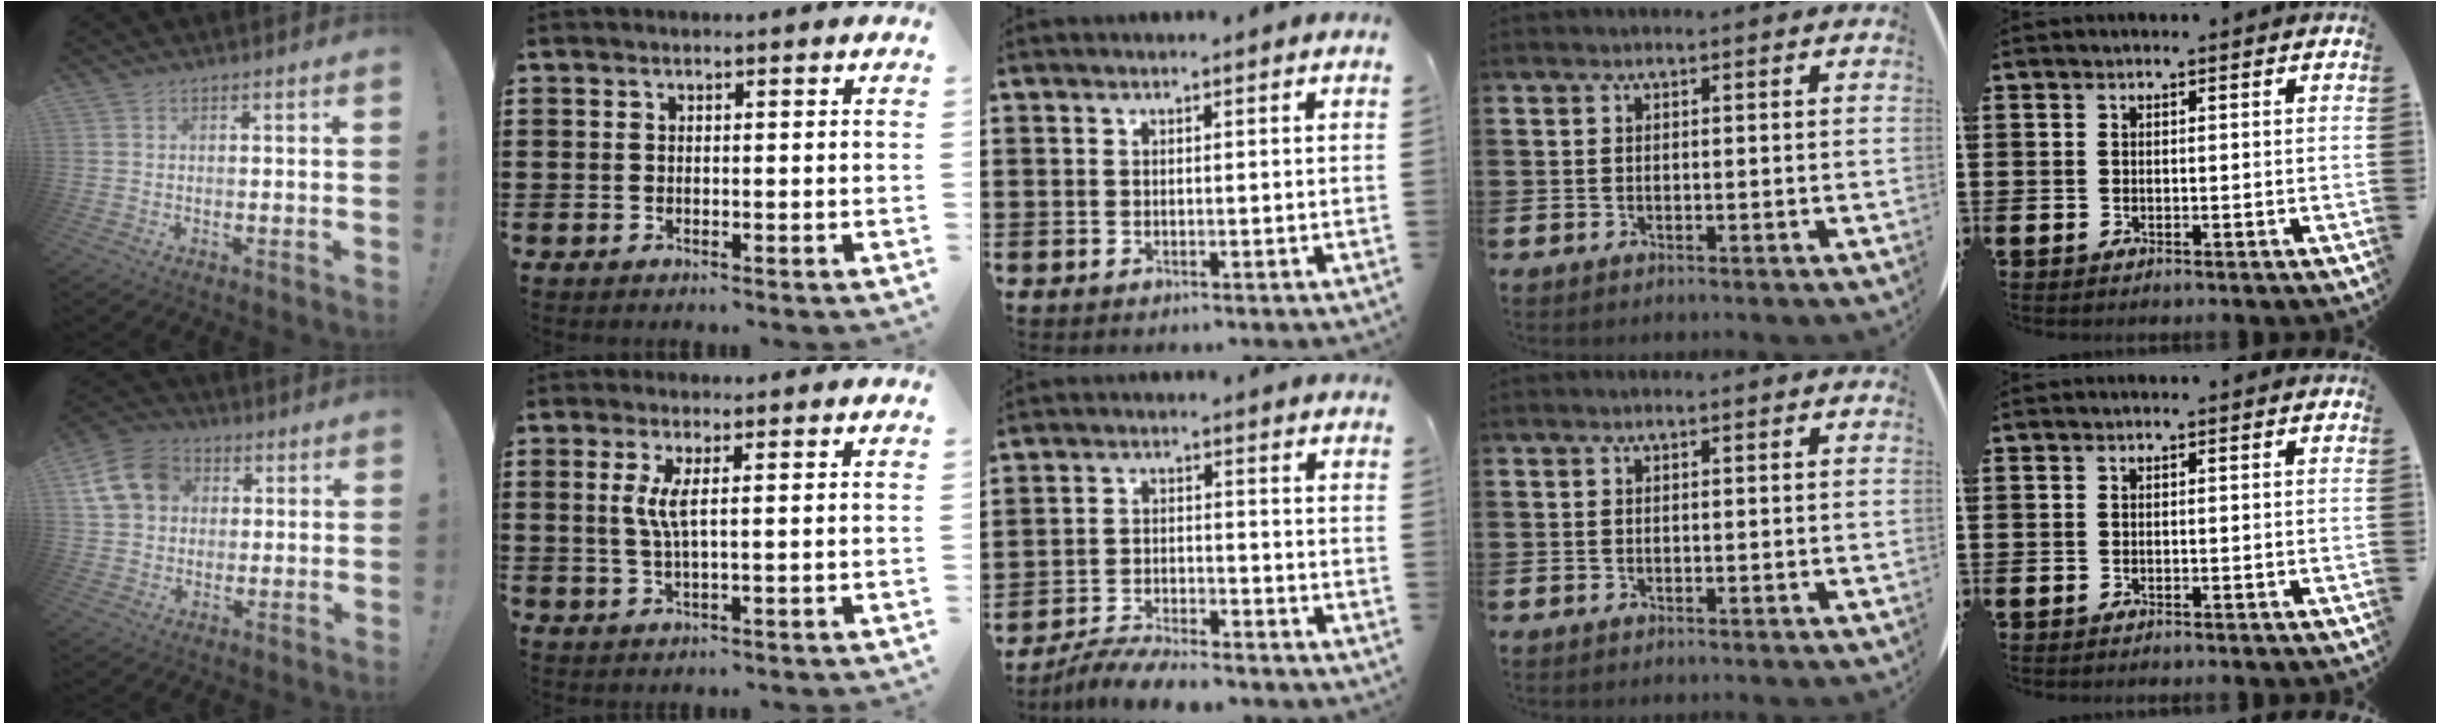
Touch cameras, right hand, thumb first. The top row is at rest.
{"thumb": {"total": 13.8, "force": [4.0, 11.2, 7.0], "torque": [-0.112, 0.000, 0.085]}, "index": {"total": 3.6, "force": [0.7, 0.1, 3.5], "torque": [-0.078, -0.006, 0.008]}, "middle": {"total": 5.6, "force": [-5.3, 0.3, 1.5], "torque": [-0.032, -0.003, -0.104]}}